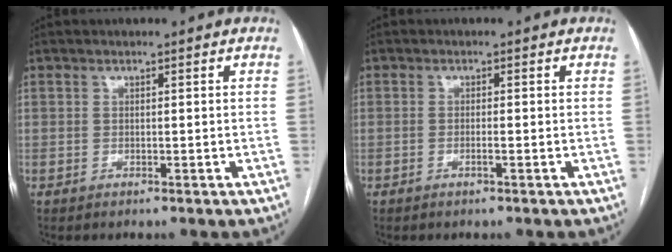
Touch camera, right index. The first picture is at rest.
{"total": 0.9, "force": [-0.4, 0.0, 0.8], "torque": [-0.018, 0.000, -0.007]}